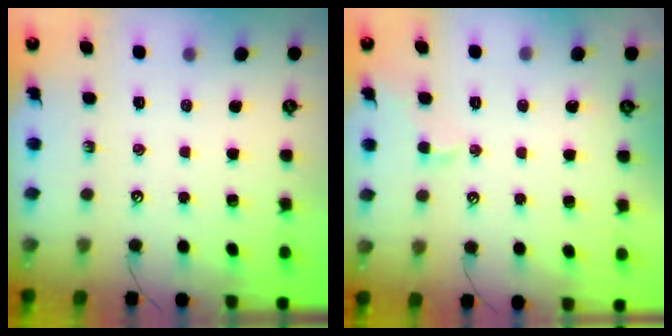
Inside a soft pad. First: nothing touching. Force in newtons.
{"total": 0.9, "press": 0.8, "slide": 0.3}